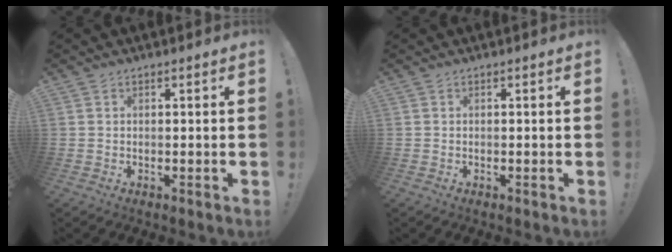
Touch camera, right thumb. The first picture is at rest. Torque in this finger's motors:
{"motor_torque": [0.00, 0.00, 0.00, 0.00, 0.00]}